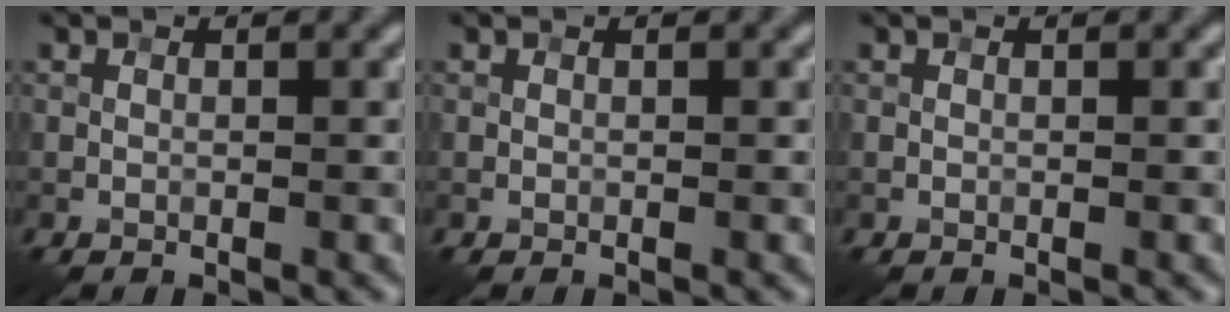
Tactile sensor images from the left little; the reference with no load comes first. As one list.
[{"total": 0.0}, {"total": 0.0}]